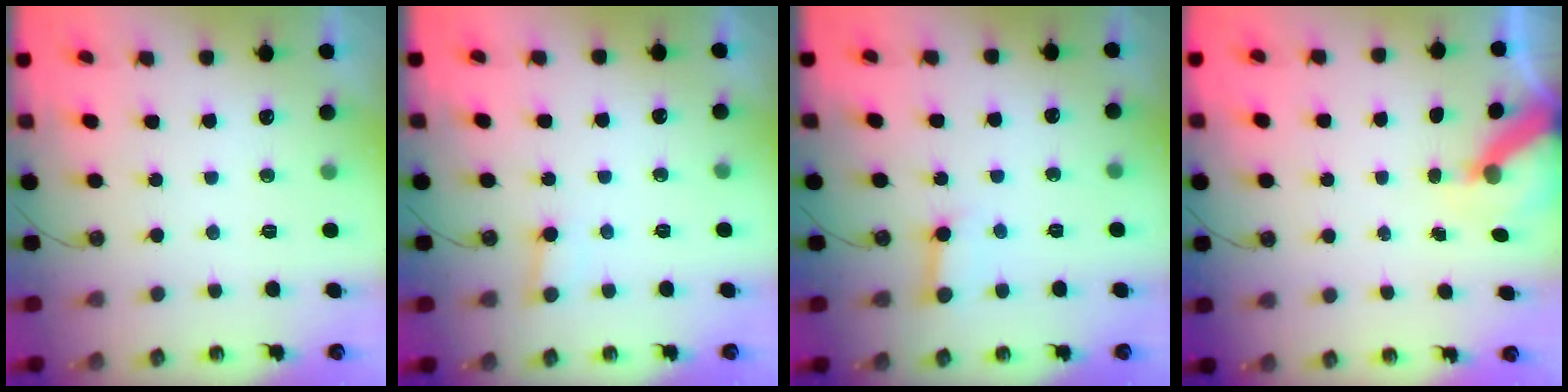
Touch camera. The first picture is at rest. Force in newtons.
{"total": 3.6, "press": 3.6, "slide": 0.3}
{"total": 3.8, "press": 3.8, "slide": 0.4}
{"total": 6.3, "press": 6.3, "slide": 0.5}